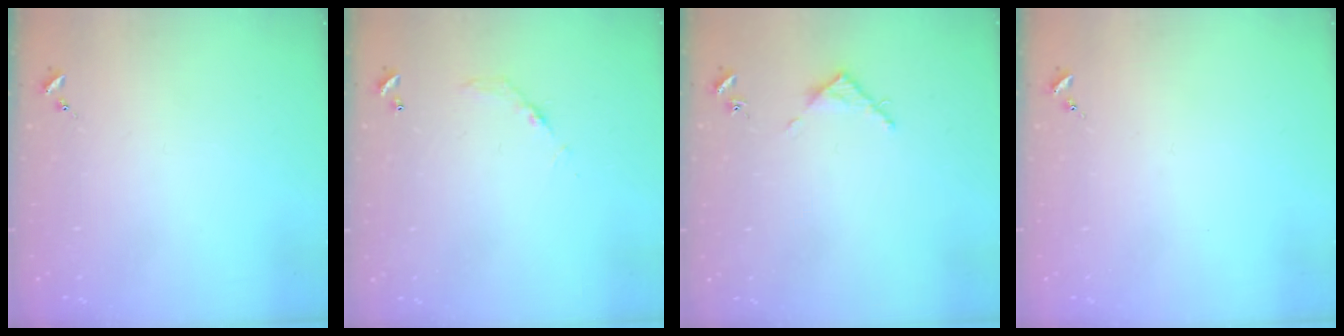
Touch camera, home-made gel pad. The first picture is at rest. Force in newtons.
{"total": 5.0, "press": 5.0, "slide": 0.3}
{"total": 4.0, "press": 4.0, "slide": 0.5}
{"total": 0.0}